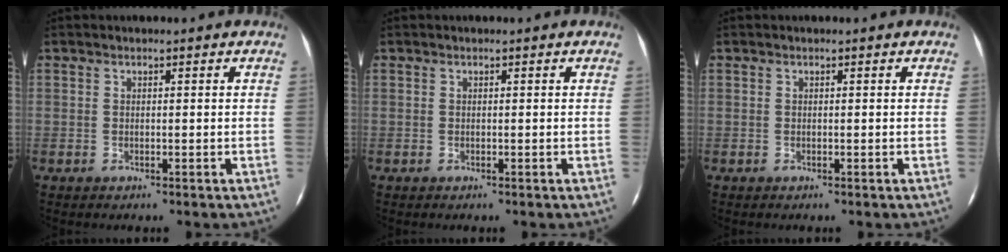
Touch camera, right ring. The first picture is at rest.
{"total": 0.0}
{"total": 0.0}